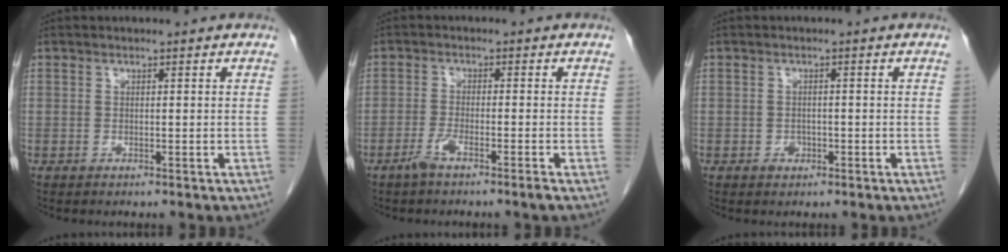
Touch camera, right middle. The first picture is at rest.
{"total": 3.2, "force": [-2.2, -0.4, 2.2], "torque": [-0.047, -0.005, -0.048]}
{"total": 1.4, "force": [-0.7, 1.1, 0.6], "torque": [-0.008, 0.004, -0.007]}